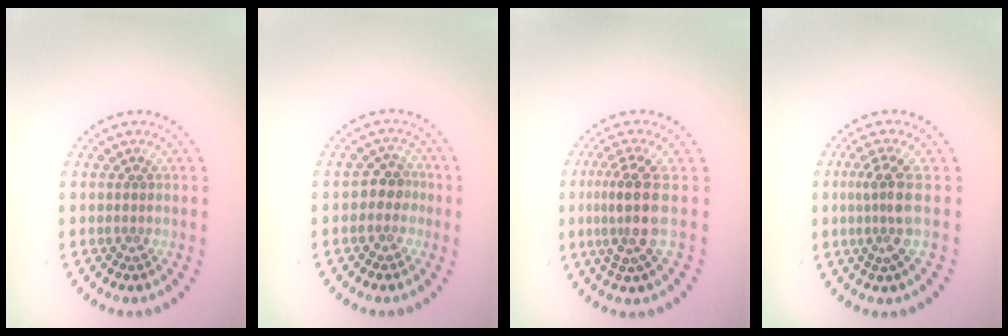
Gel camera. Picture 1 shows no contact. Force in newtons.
{"total": 2.0, "press": 1.7, "slide": 1.1}
{"total": 3.8, "press": 3.0, "slide": 2.3}
{"total": 2.8, "press": 2.1, "slide": 1.9}